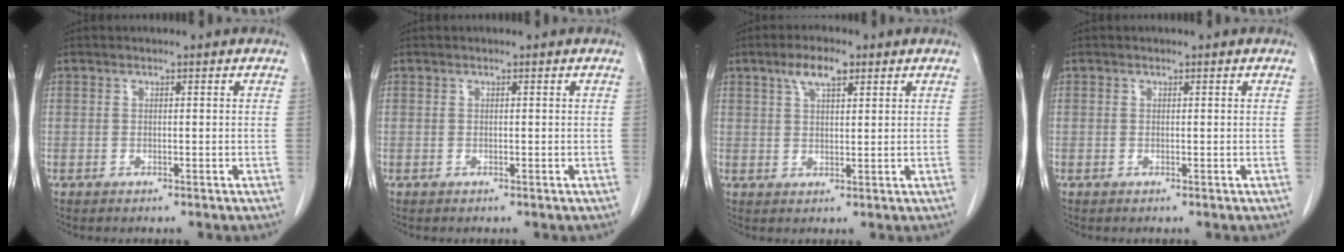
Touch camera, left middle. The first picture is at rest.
{"total": 0.0}
{"total": 4.6, "force": [2.8, 1.5, 3.4], "torque": [-0.069, 0.008, 0.052]}
{"total": 0.0}